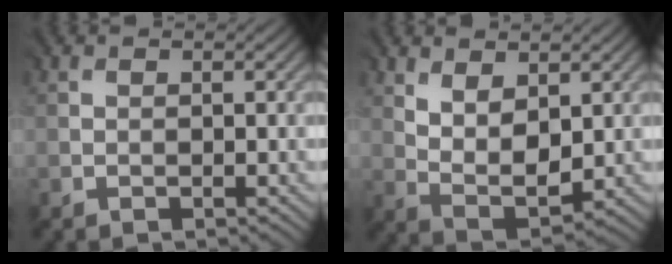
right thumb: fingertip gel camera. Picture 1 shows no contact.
{"total": 5.8, "force": [2.5, 3.1, 4.2], "torque": [-0.093, -0.008, 0.055]}